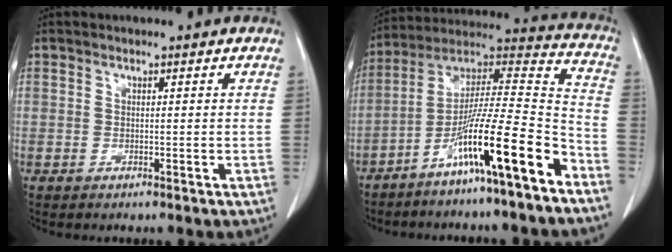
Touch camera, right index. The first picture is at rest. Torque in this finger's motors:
{"motor_torque": [1.43, -0.71, 0.76, 0.21]}